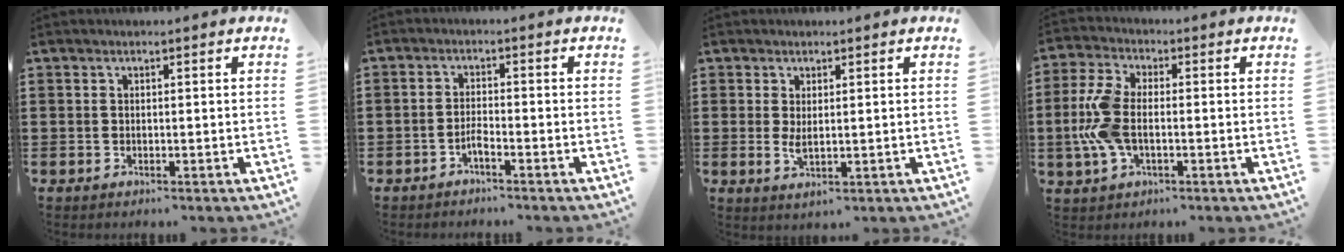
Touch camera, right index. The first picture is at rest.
{"total": 1.8, "force": [-1.5, 0.3, 1.0], "torque": [-0.020, 0.002, -0.028]}
{"total": 2.4, "force": [0.7, 0.8, 2.2], "torque": [-0.050, -0.001, 0.011]}
{"total": 8.3, "force": [-1.1, 4.4, 6.9], "torque": [-0.178, -0.007, -0.028]}